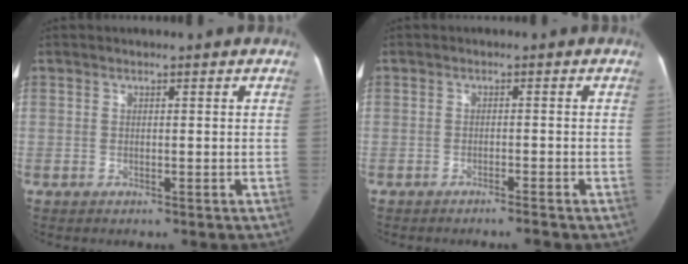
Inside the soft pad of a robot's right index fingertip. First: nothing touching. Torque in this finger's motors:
{"motor_torque": [-0.06, 0.02, -0.01, 0.02]}